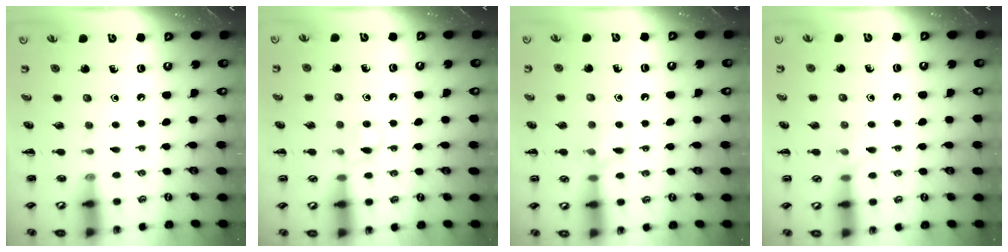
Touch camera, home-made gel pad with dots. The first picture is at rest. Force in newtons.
{"total": 4.2, "press": 4.0, "slide": 1.0}
{"total": 8.1, "press": 7.9, "slide": 1.8}
{"total": 5.6, "press": 5.5, "slide": 1.1}